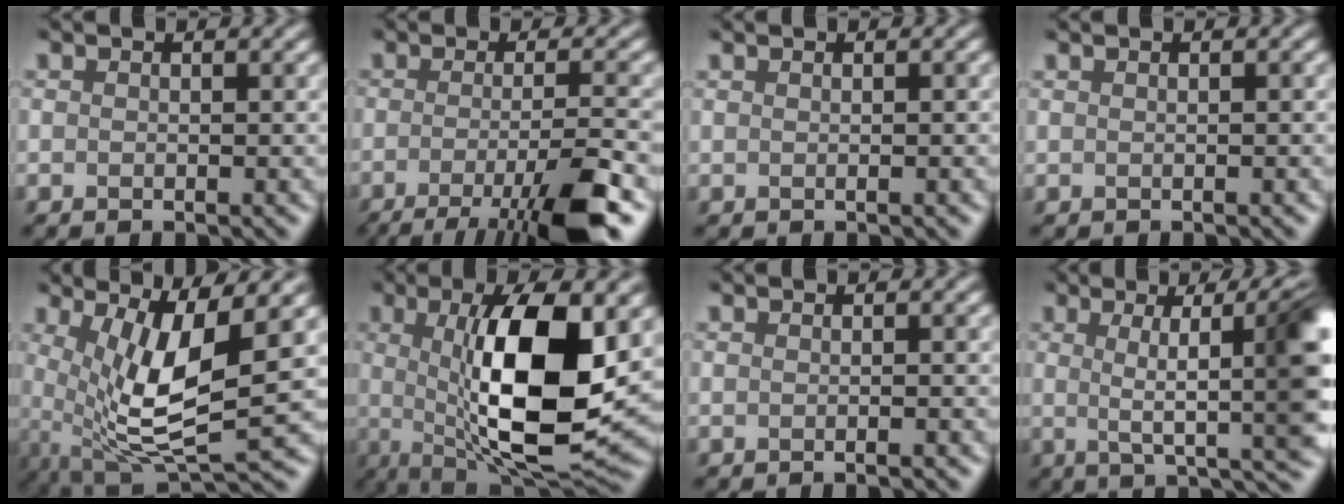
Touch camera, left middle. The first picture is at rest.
{"total": 7.5, "force": [-4.4, 1.2, 6.0], "torque": [-0.096, -0.004, -0.082]}
{"total": 0.7, "force": [0.5, 0.3, 0.5], "torque": [0.001, 0.000, -0.004]}
{"total": 0.0}
{"total": 7.2, "force": [0.7, 1.9, 6.9], "torque": [-0.150, -0.015, 0.014]}
{"total": 11.0, "force": [1.0, 3.1, 10.5], "torque": [-0.179, -0.016, 0.020]}
{"total": 0.6, "force": [-0.2, 0.1, 0.6], "torque": [0.001, -0.006, -0.011]}
{"total": 11.0, "force": [2.0, 2.2, 10.6], "torque": [-0.126, 0.012, 0.032]}